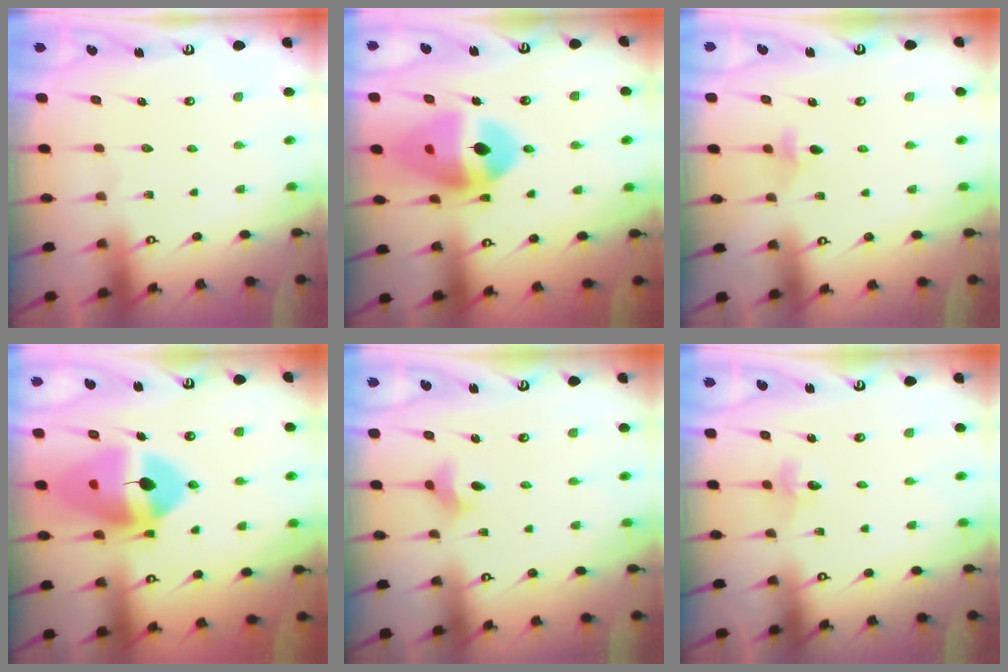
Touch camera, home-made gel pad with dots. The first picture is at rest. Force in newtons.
{"total": 16.3, "press": 16.2, "slide": 1.9}
{"total": 4.7, "press": 4.6, "slide": 0.9}
{"total": 16.9, "press": 16.7, "slide": 2.0}
{"total": 3.8, "press": 3.8, "slide": 0.1}
{"total": 2.4, "press": 2.4, "slide": 0.2}